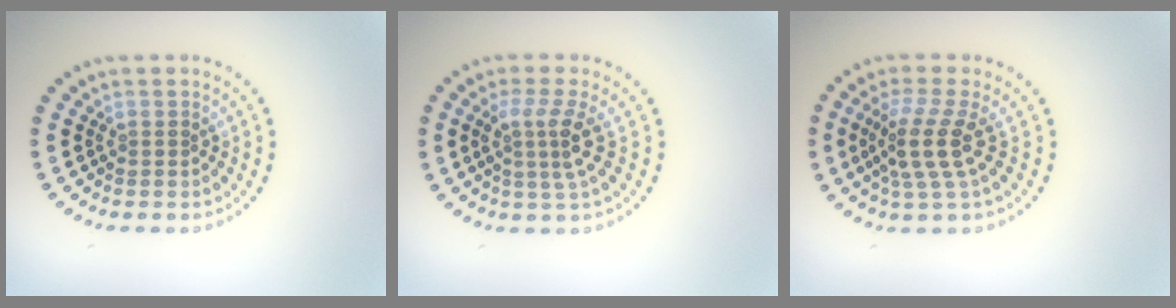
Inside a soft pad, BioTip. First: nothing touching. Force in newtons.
{"total": 3.1, "press": 2.2, "slide": 2.2}
{"total": 3.7, "press": 2.8, "slide": 2.5}